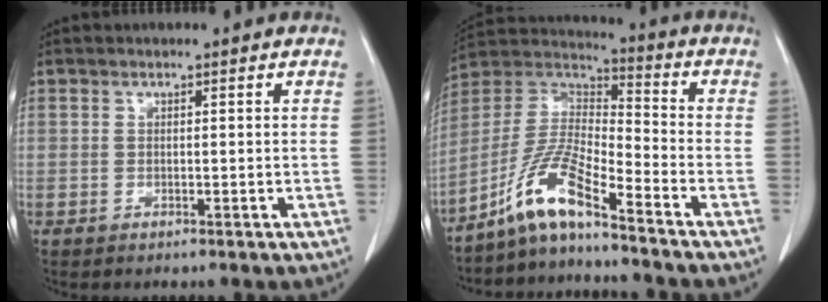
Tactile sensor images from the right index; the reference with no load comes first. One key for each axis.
{"total": 10.0, "fx": -7.5, "fy": 0.4, "fz": 6.6, "tx": -0.147, "ty": 0.010, "tz": -0.145}